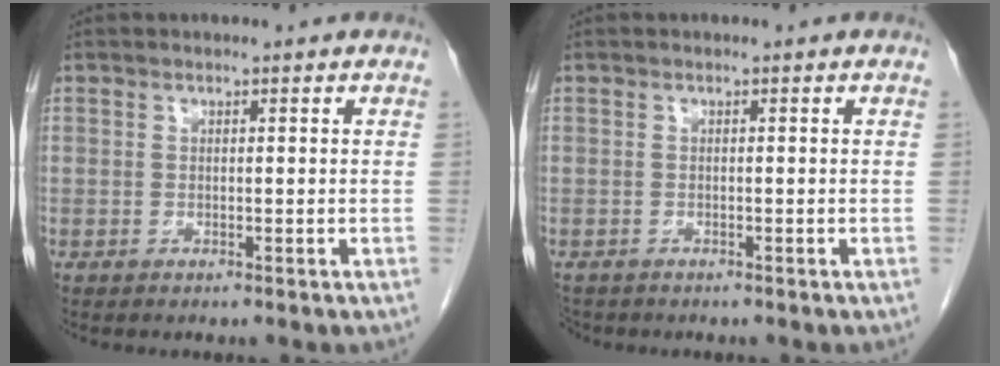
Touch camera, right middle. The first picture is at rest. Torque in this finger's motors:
{"motor_torque": [-0.46, 0.05, -0.02, -0.03]}